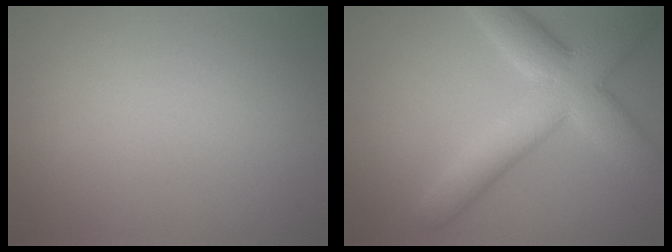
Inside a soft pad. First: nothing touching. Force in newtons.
{"total": 8.1, "press": 8.1, "slide": 0.5}